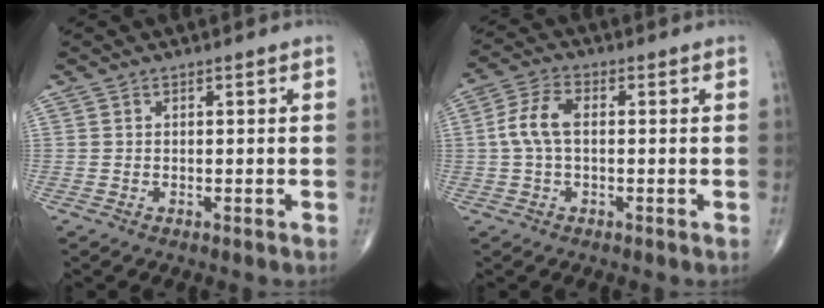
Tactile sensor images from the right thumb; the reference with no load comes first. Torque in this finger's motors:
{"motor_torque": [0.08, -0.03, 0.97, 0.12, 0.06]}